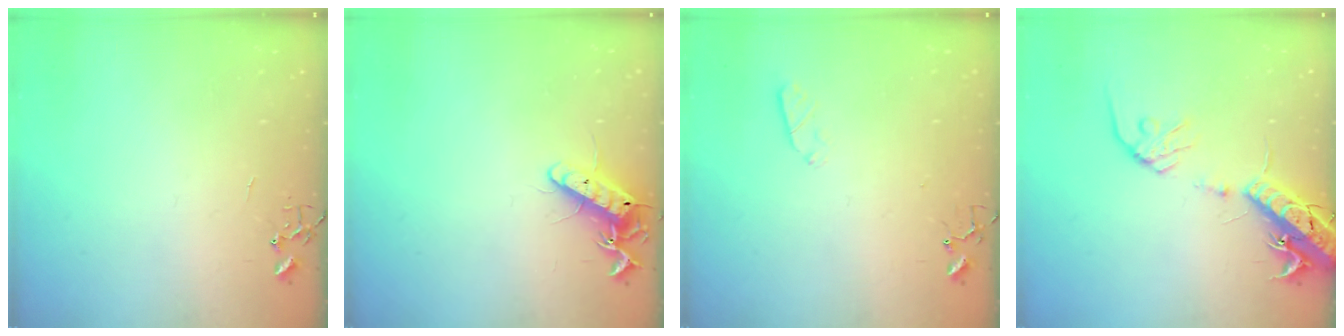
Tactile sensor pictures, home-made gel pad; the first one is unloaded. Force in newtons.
{"total": 12.8, "press": 12.8, "slide": 0.6}
{"total": 2.9, "press": 2.8, "slide": 0.5}
{"total": 16.5, "press": 16.2, "slide": 3.6}